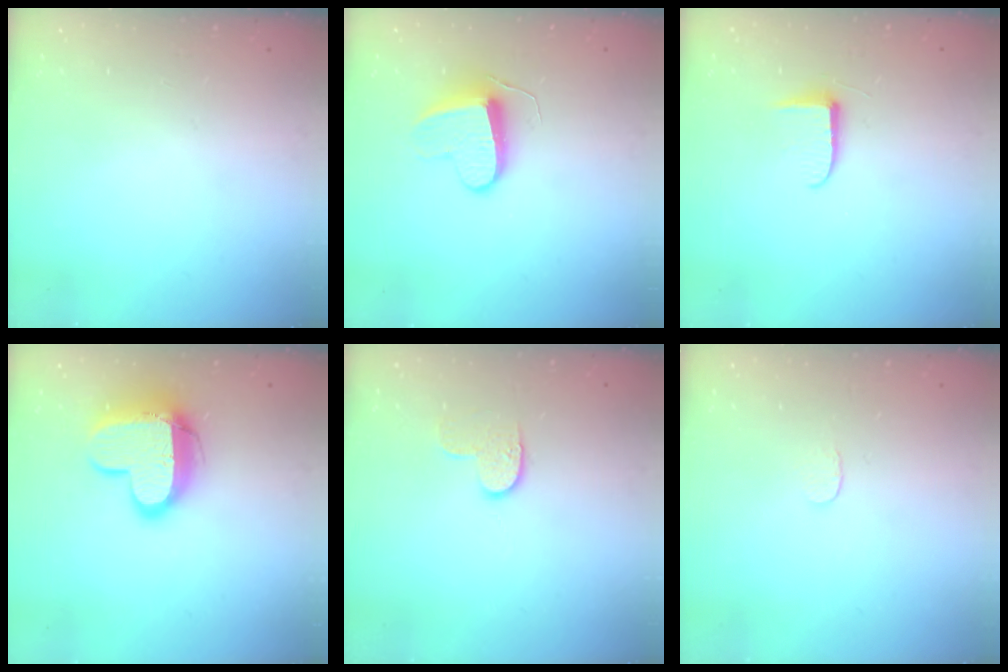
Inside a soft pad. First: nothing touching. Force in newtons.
{"total": 10.9, "press": 10.9, "slide": 0.7}
{"total": 5.6, "press": 5.6, "slide": 0.7}
{"total": 14.4, "press": 14.3, "slide": 1.4}
{"total": 6.0, "press": 6.0, "slide": 0.5}
{"total": 3.0, "press": 3.0, "slide": 0.2}